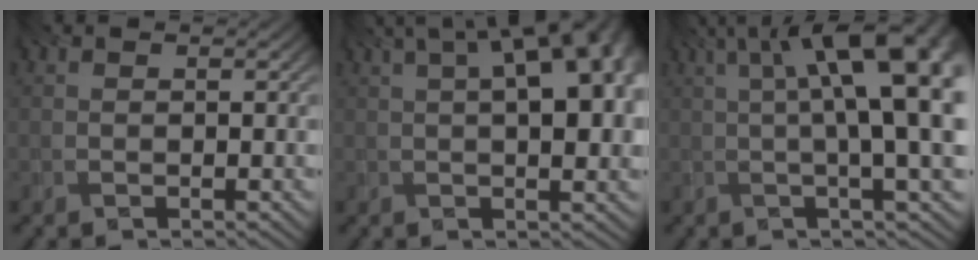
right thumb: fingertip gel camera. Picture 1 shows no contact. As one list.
[{"total": 13.8, "force": [3.8, 5.3, 12.2], "torque": [-0.156, 0.045, 0.039]}, {"total": 17.6, "force": [3.2, 5.0, 16.6], "torque": [-0.199, 0.048, 0.052]}]